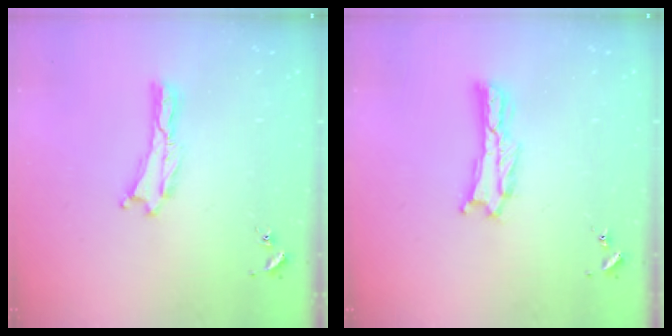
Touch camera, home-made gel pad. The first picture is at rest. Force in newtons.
{"total": 1.6, "press": 1.6, "slide": 0.2}